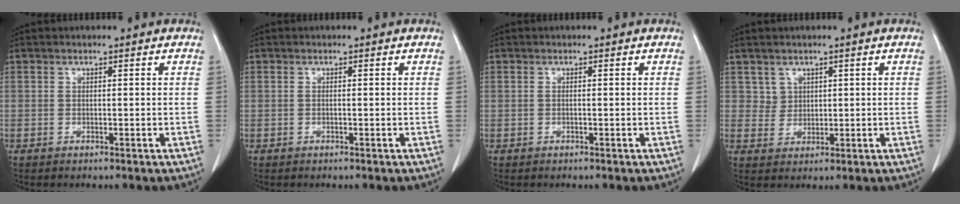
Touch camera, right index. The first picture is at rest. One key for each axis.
{"total": 0.0}
{"total": 0.0}
{"total": 2.7, "fx": 1.4, "fy": 2.3, "fz": 0.0, "tx": 0.014, "ty": 0.002, "tz": 0.023}